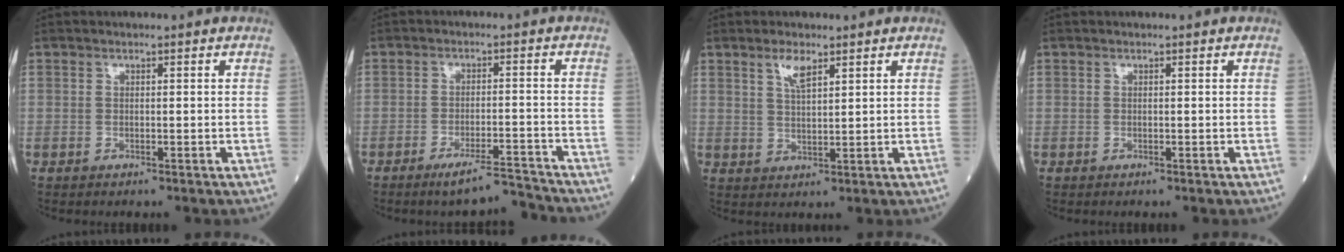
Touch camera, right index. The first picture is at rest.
{"total": 5.3, "force": [-5.0, -0.5, 1.7], "torque": [-0.022, -0.007, -0.087]}
{"total": 3.4, "force": [2.2, 0.8, 2.5], "torque": [-0.053, 0.001, 0.044]}
{"total": 0.0}